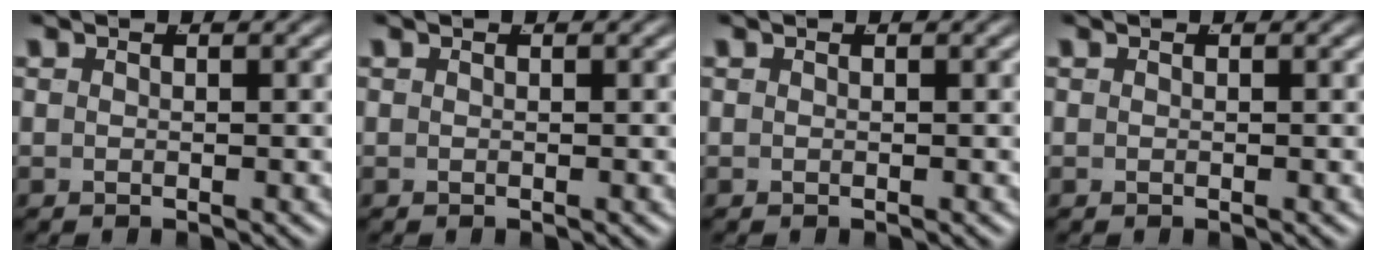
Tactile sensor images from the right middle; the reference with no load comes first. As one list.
[{"total": 0.0}, {"total": 0.0}, {"total": 0.0}]